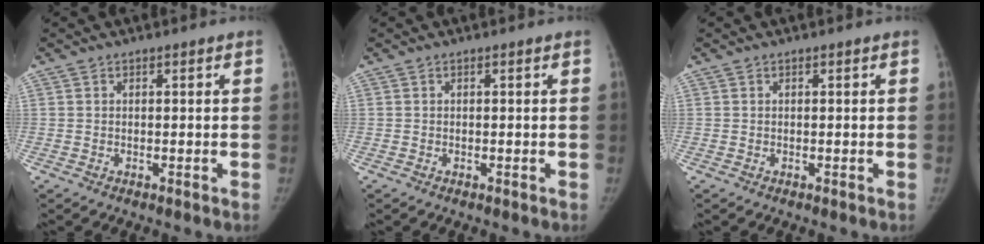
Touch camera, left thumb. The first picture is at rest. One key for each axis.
{"total": 0.0}
{"total": 0.0}